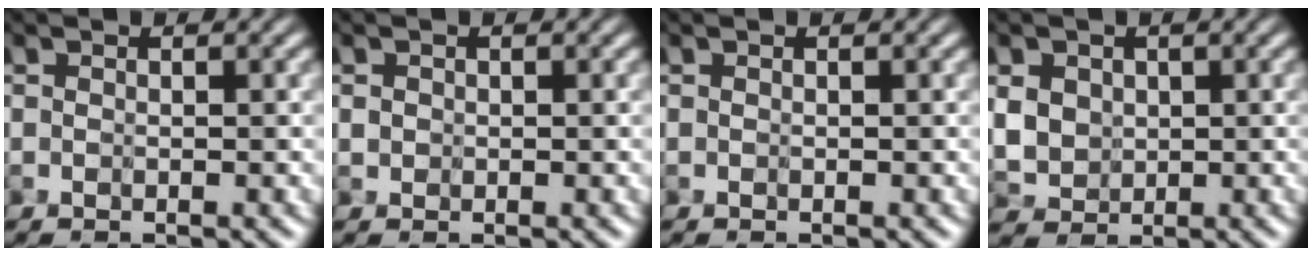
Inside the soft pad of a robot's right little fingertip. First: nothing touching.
{"total": 0.7, "force": [0.0, 0.6, 0.2], "torque": [-0.002, -0.002, 0.002]}
{"total": 0.0}
{"total": 3.7, "force": [0.7, 3.1, 1.8], "torque": [-0.054, 0.004, 0.021]}